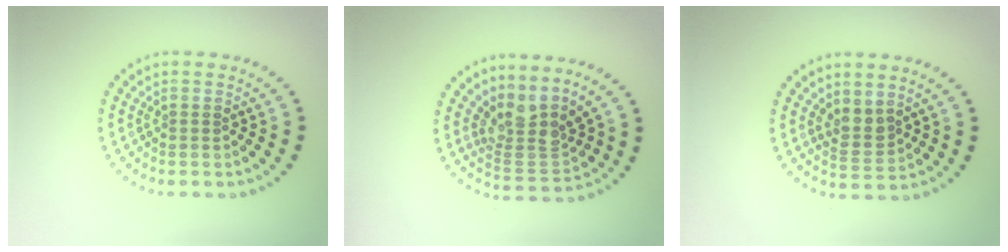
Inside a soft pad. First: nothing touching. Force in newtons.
{"total": 3.6, "press": 2.4, "slide": 2.7}
{"total": 2.2, "press": 1.8, "slide": 1.2}